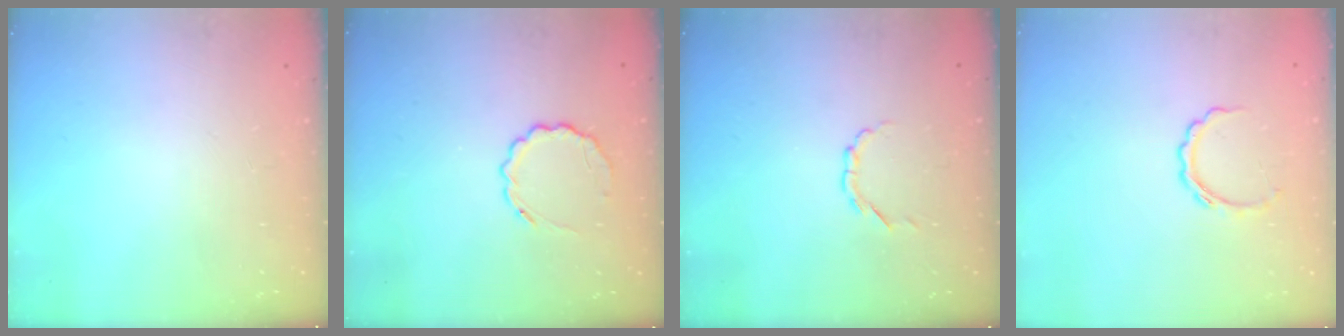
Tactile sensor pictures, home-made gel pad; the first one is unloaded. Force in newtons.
{"total": 5.3, "press": 5.1, "slide": 1.5}
{"total": 2.6, "press": 2.4, "slide": 0.9}
{"total": 4.4, "press": 4.3, "slide": 0.5}